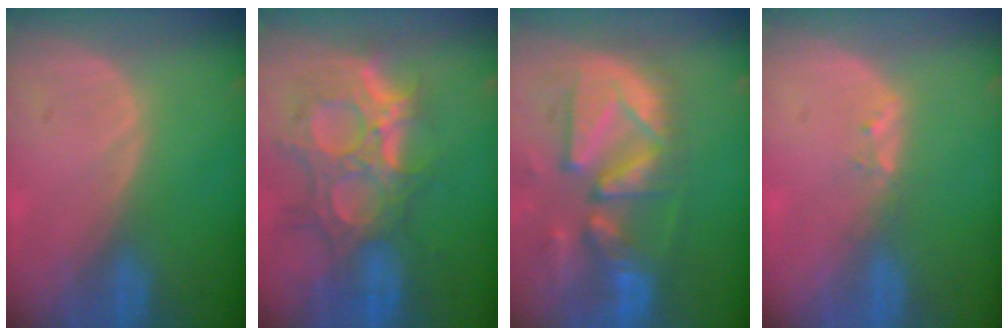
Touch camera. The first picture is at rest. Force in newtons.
{"total": 12.8, "press": 11.0, "slide": 6.5}
{"total": 13.3, "press": 11.4, "slide": 6.9}
{"total": 1.7, "press": 1.5, "slide": 0.9}